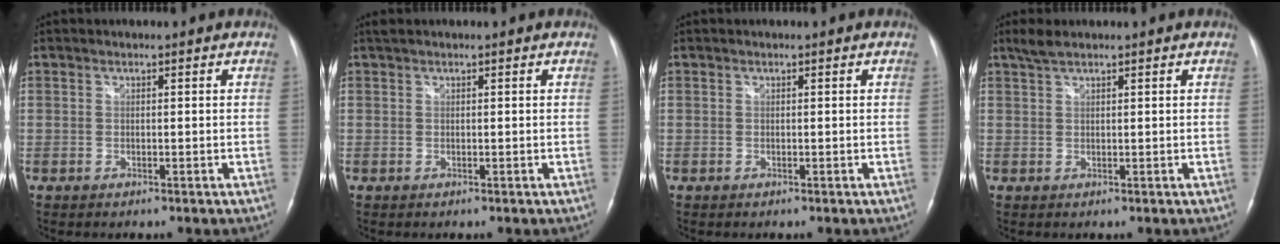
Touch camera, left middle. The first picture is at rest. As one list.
[{"total": 0.9, "force": [0.7, 0.1, 0.5], "torque": [-0.016, 0.017, 0.016]}, {"total": 0.0}, {"total": 2.2, "force": [1.8, 0.3, 1.2], "torque": [-0.032, 0.009, 0.039]}]